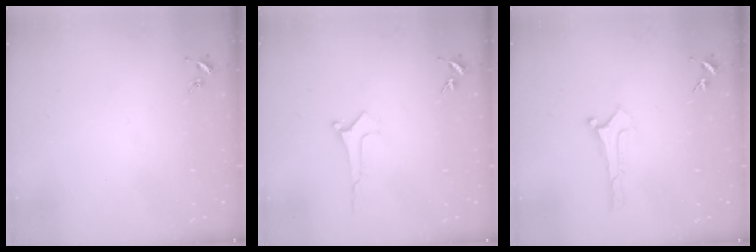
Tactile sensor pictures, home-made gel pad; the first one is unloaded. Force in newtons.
{"total": 0.0}
{"total": 0.0}